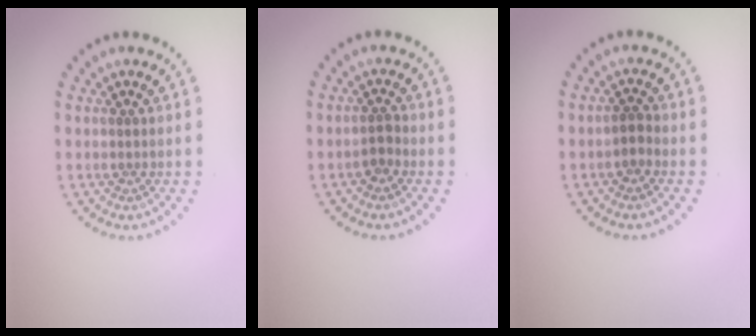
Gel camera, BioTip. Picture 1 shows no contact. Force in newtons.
{"total": 1.3, "press": 1.1, "slide": 0.7}
{"total": 1.2, "press": 1.1, "slide": 0.4}